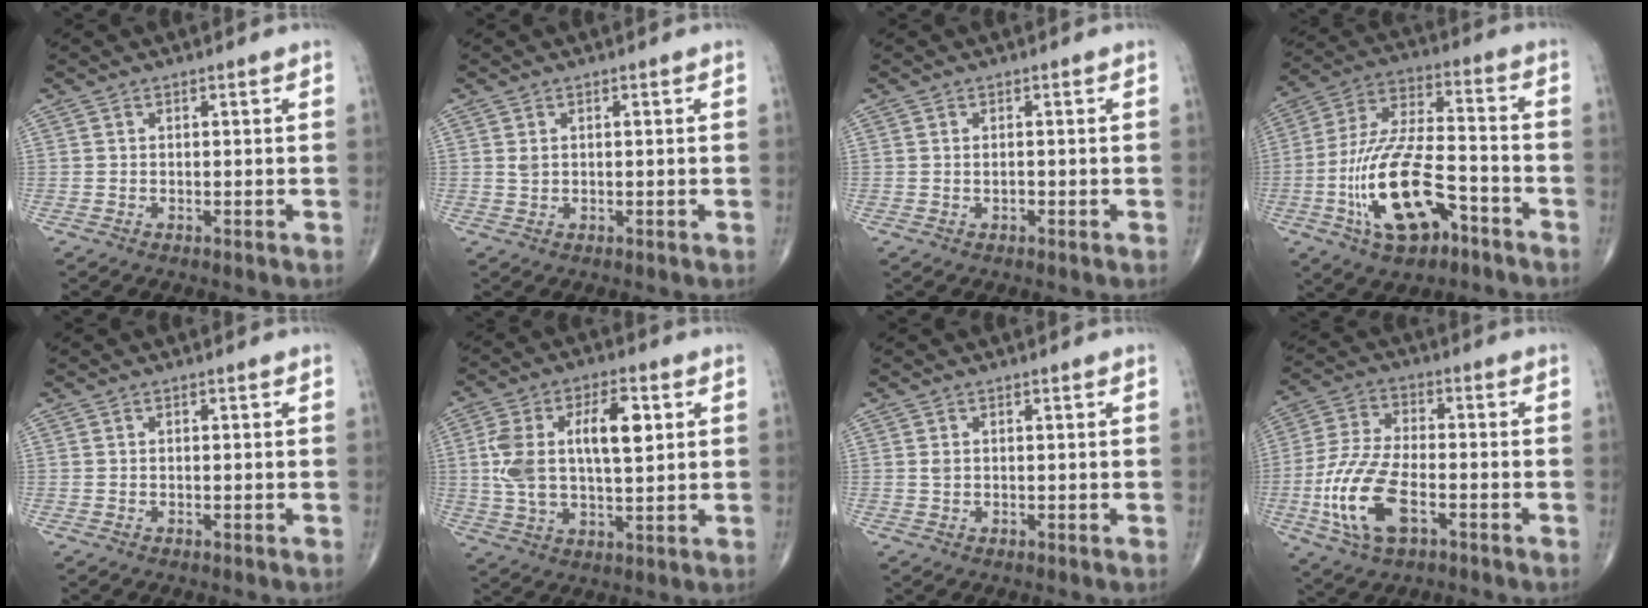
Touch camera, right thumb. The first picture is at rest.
{"total": 1.4, "force": [0.4, 0.7, 1.1], "torque": [-0.022, 0.004, 0.013]}
{"total": 0.6, "force": [-0.1, 0.3, 0.5], "torque": [-0.008, 0.001, -0.002]}
{"total": 18.5, "force": [-7.5, 8.0, 14.9], "torque": [-0.286, 0.042, -0.129]}
{"total": 0.0}
{"total": 14.9, "force": [3.0, 7.0, 12.8], "torque": [-0.235, 0.010, 0.057]}
{"total": 0.8, "force": [0.2, 0.5, 0.6], "torque": [-0.013, 0.003, 0.008]}
{"total": 14.0, "force": [-4.6, 6.6, 11.4], "torque": [-0.248, 0.014, -0.085]}